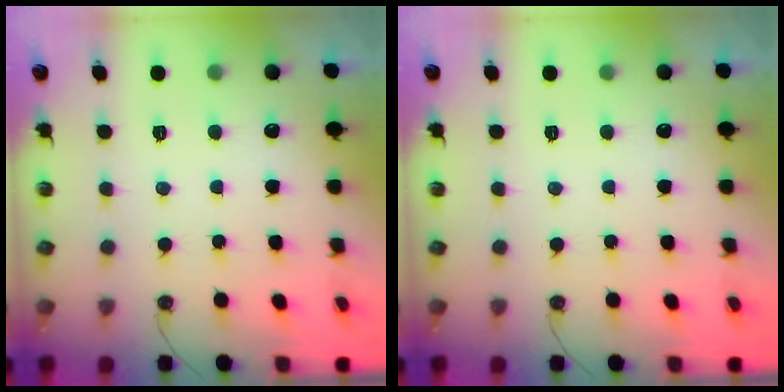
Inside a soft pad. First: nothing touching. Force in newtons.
{"total": 0.0}